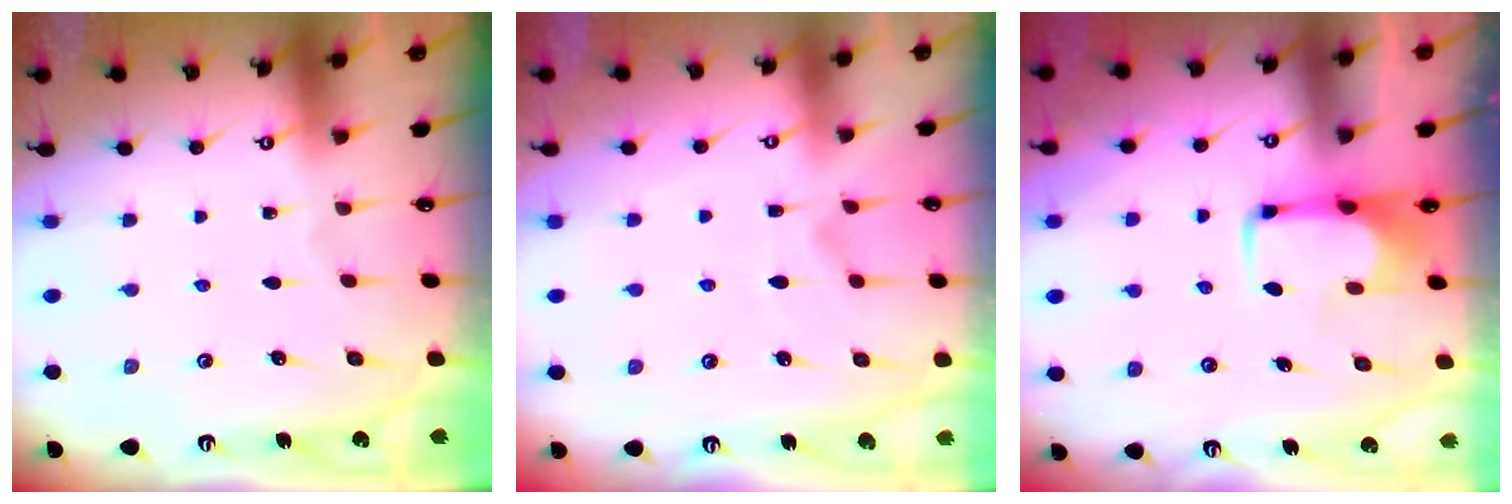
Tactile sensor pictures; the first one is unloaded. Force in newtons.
{"total": 1.3, "press": 0.1, "slide": 1.3}
{"total": 2.1, "press": 2.1, "slide": 0.4}